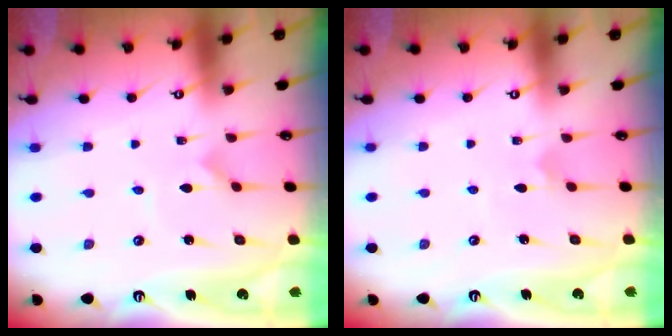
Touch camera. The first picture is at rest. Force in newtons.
{"total": 3.2, "press": 3.2, "slide": 0.1}